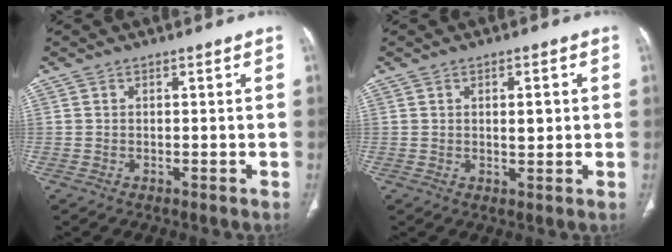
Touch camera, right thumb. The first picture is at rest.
{"total": 3.4, "force": [0.7, 1.4, 3.1], "torque": [-0.043, -0.003, 0.013]}